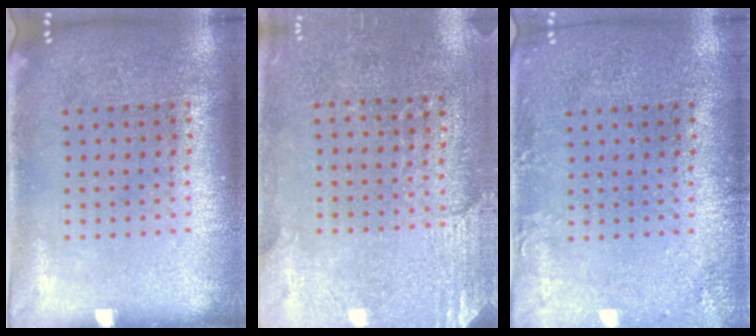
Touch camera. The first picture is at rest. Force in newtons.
{"total": 2.7, "press": 2.5, "slide": 0.9}
{"total": 1.6, "press": 1.6, "slide": 0.1}